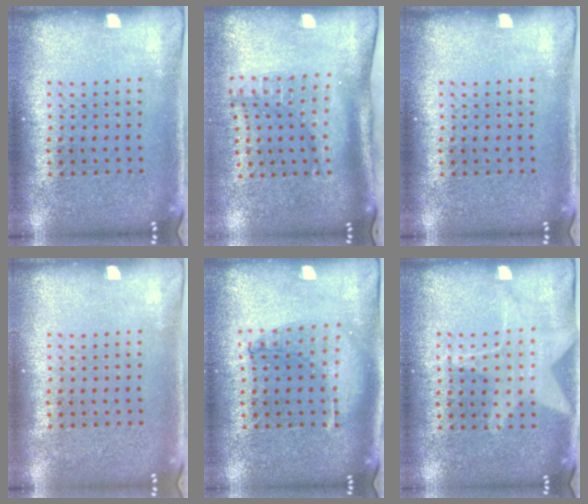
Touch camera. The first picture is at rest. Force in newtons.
{"total": 2.2, "press": 1.6, "slide": 1.5}
{"total": 0.0}
{"total": 0.0}
{"total": 1.0, "press": 0.9, "slide": 0.3}
{"total": 1.0, "press": 0.9, "slide": 0.4}